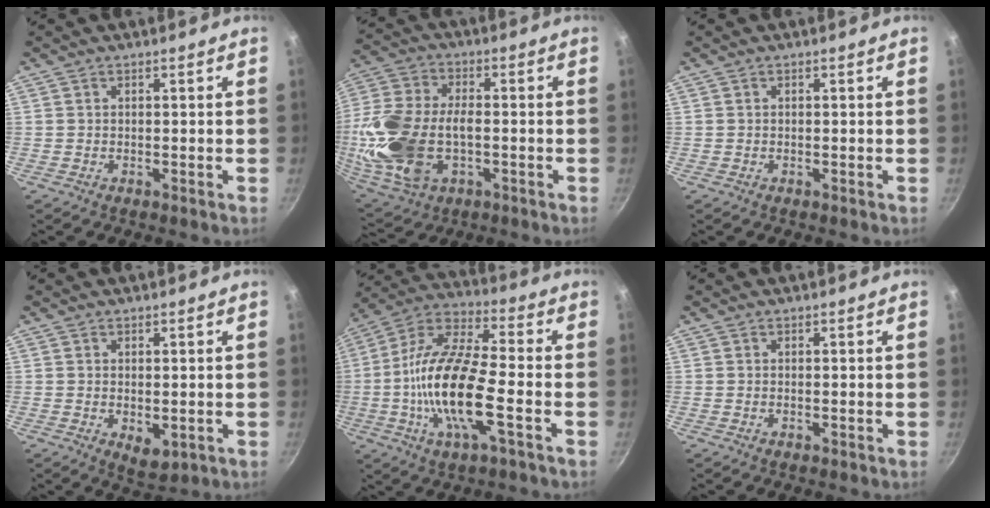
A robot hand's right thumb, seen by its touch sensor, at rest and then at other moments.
{"total": 19.9, "force": [-2.7, 12.1, 15.5], "torque": [-0.331, 0.019, -0.044]}
{"total": 0.0}
{"total": 4.1, "force": [-0.5, 2.3, 3.3], "torque": [-0.048, -0.013, -0.001]}
{"total": 18.8, "force": [-4.2, 6.1, 17.2], "torque": [-0.339, 0.031, -0.099]}
{"total": 0.0}